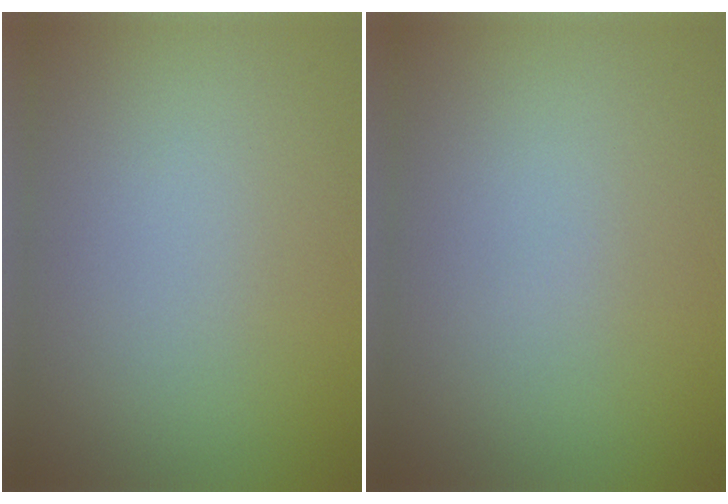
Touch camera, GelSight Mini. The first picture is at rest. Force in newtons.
{"total": 0.0}